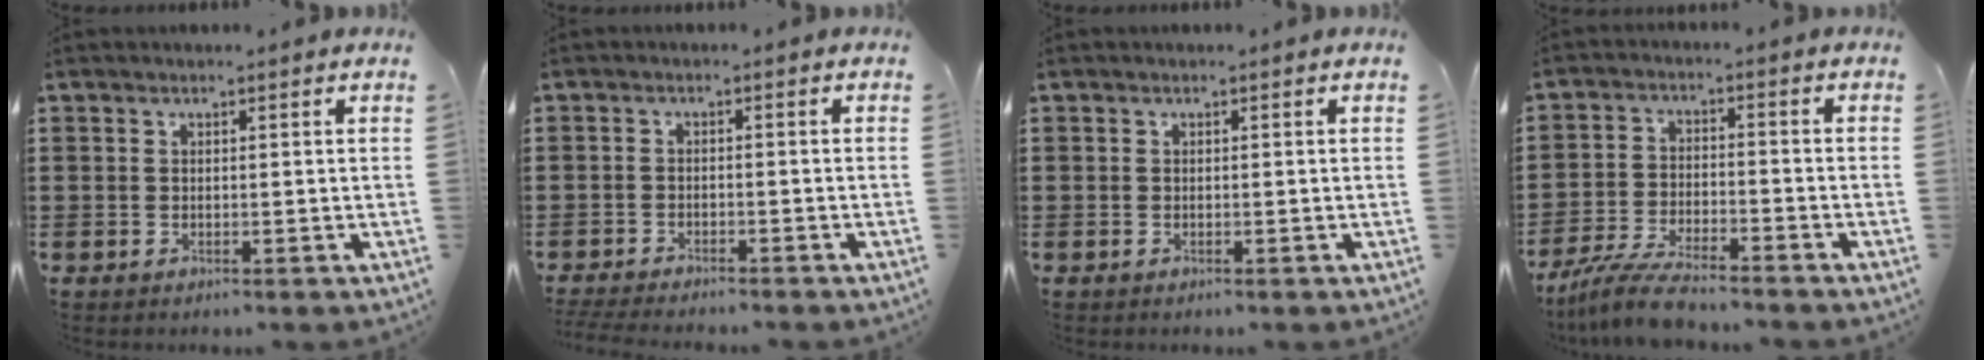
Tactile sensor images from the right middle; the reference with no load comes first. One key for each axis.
{"total": 2.4, "fx": -2.4, "fy": -0.1, "fz": 0.3, "tx": -0.016, "ty": -0.007, "tz": -0.051}
{"total": 0.0}
{"total": 7.0, "fx": -6.2, "fy": 0.6, "fz": 3.2, "tx": -0.075, "ty": -0.008, "tz": -0.118}